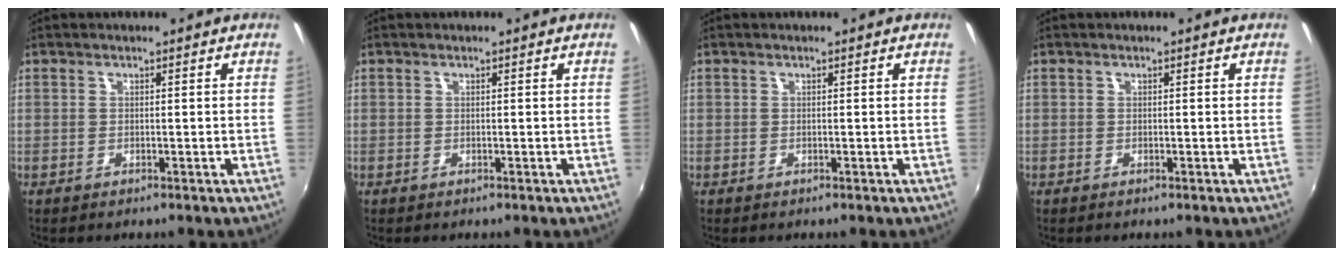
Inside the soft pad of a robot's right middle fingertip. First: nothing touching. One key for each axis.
{"total": 0.0}
{"total": 0.0}
{"total": 0.0}